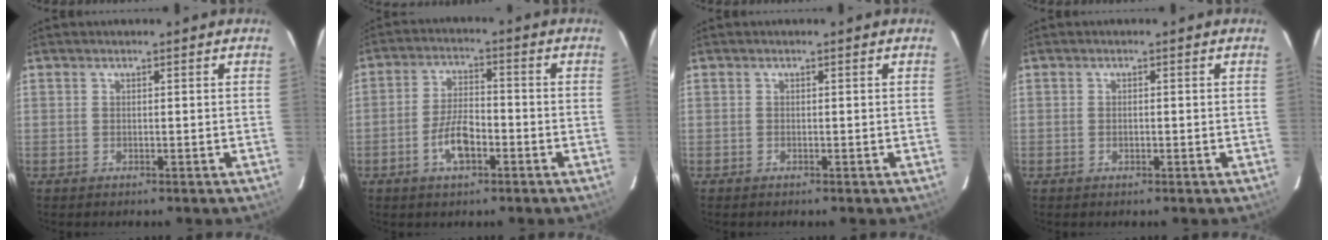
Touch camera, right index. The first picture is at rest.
{"total": 7.0, "force": [-3.2, 3.0, 5.5], "torque": [-0.114, 0.006, -0.055]}
{"total": 0.0}
{"total": 0.9, "force": [-0.3, 0.5, 0.6], "torque": [-0.012, 0.002, -0.004]}